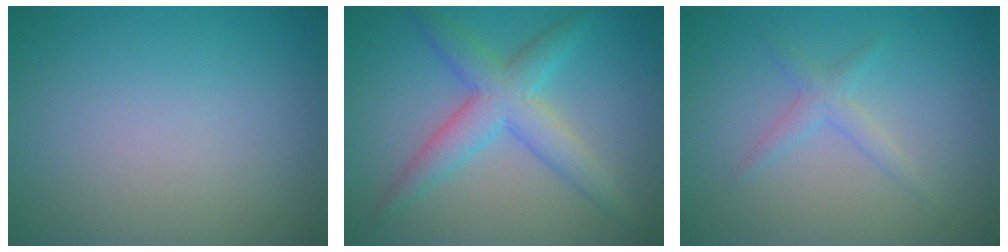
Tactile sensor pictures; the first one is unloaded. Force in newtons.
{"total": 4.8, "press": 4.8, "slide": 0.2}
{"total": 1.6, "press": 1.6, "slide": 0.1}